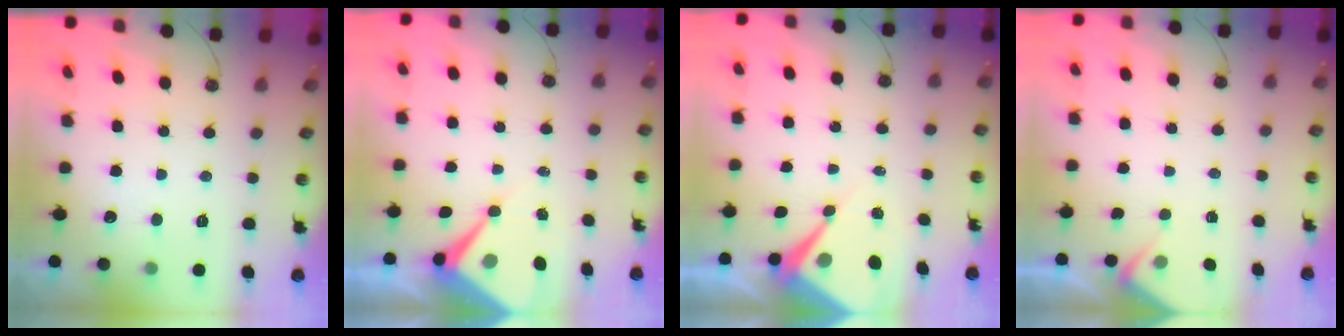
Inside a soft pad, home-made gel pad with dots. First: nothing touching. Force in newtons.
{"total": 9.5, "press": 9.5, "slide": 1.0}
{"total": 8.5, "press": 8.5, "slide": 0.8}
{"total": 2.8, "press": 2.7, "slide": 0.4}